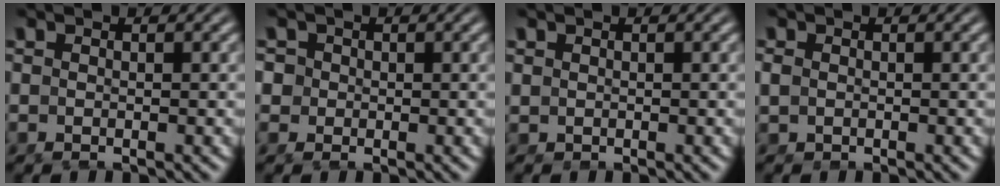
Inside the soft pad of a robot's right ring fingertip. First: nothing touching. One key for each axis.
{"total": 3.6, "fx": 0.2, "fy": 3.4, "fz": 1.2, "tx": -0.041, "ty": -0.007, "tz": 0.003}
{"total": 0.6, "fx": 0.2, "fy": 0.6, "fz": 0.1, "tx": -0.009, "ty": -0.009, "tz": 0.012}
{"total": 0.8, "fx": -0.2, "fy": 0.8, "fz": 0.3, "tx": -0.018, "ty": -0.012, "tz": 0.006}